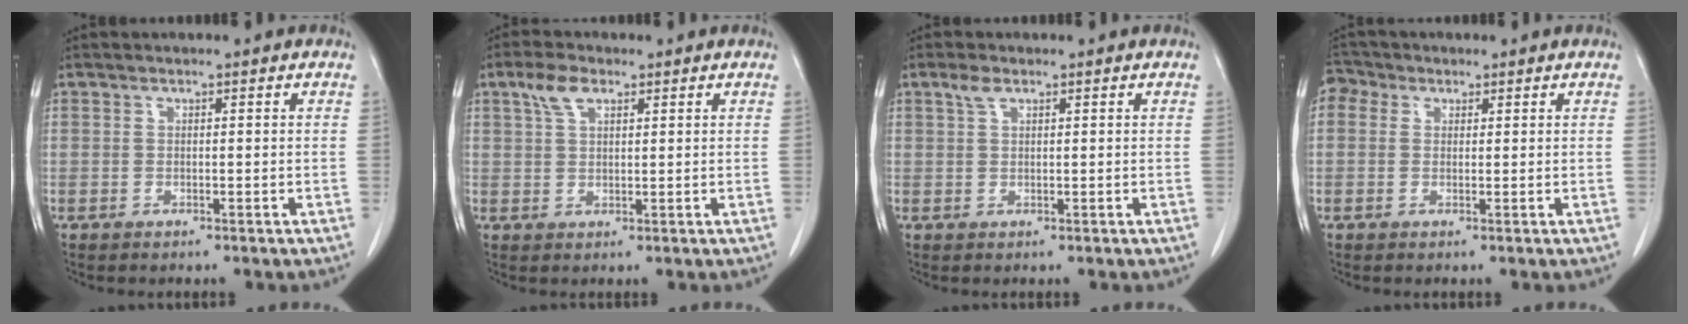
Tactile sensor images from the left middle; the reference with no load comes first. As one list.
[{"total": 3.7, "force": [2.1, 1.7, 2.6], "torque": [-0.058, 0.013, 0.045]}, {"total": 1.6, "force": [1.0, 0.7, 1.1], "torque": [-0.025, 0.010, 0.022]}, {"total": 3.3, "force": [1.5, 2.7, 1.2], "torque": [-0.026, 0.017, 0.027]}]